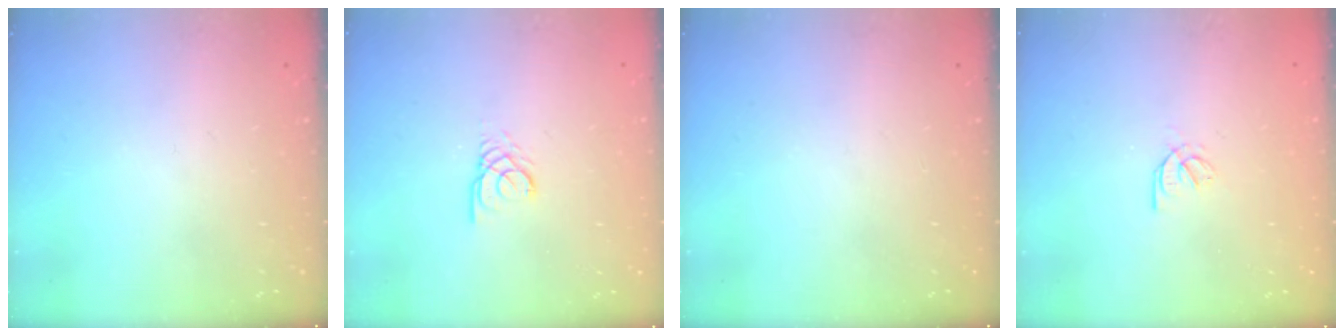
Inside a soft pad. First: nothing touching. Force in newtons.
{"total": 2.6, "press": 2.6, "slide": 0.1}
{"total": 0.0}
{"total": 1.9, "press": 1.8, "slide": 0.5}